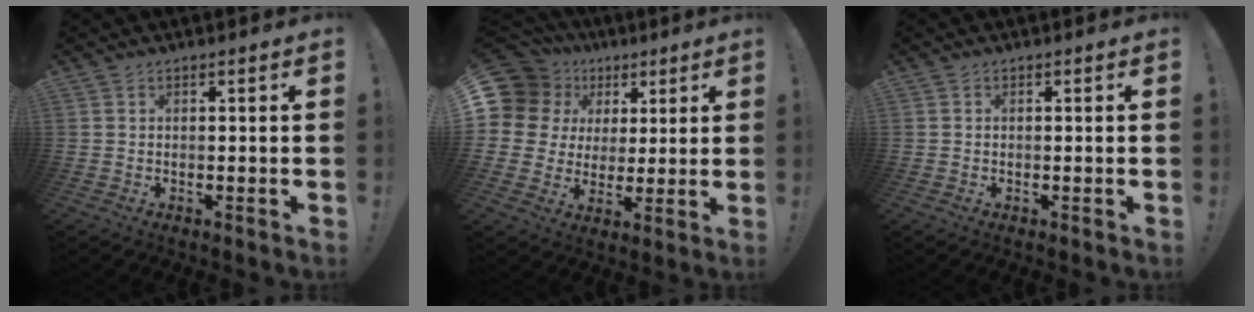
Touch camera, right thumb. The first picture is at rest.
{"total": 11.4, "force": [4.2, 9.8, 4.3], "torque": [-0.082, -0.025, 0.090]}
{"total": 0.0}